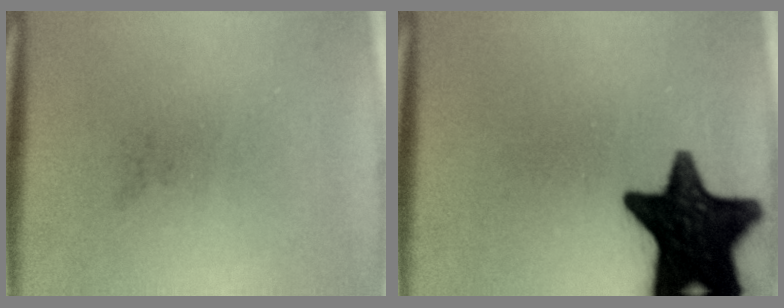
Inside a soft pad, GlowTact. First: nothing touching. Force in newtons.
{"total": 17.8}